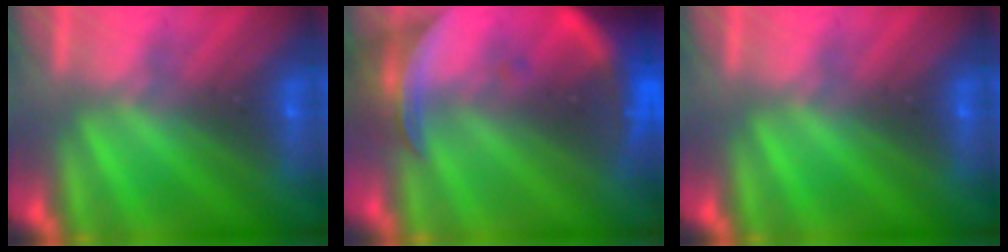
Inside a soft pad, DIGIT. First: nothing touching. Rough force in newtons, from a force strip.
{"total": 10.8}
{"total": 0.0}